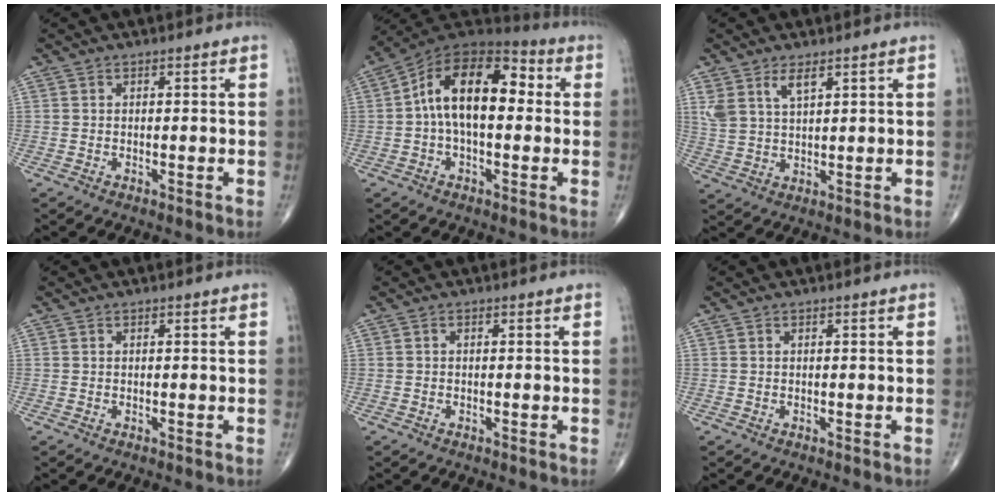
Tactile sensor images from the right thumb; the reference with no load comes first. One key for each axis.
{"total": 16.3, "fx": 1.5, "fy": 8.9, "fz": 13.5, "tx": -0.209, "ty": 0.046, "tz": 0.013}
{"total": 5.5, "fx": 3.2, "fy": 2.3, "fz": 3.8, "tx": -0.076, "ty": -0.013, "tz": 0.070}
{"total": 0.0}
{"total": 0.0}
{"total": 0.0}